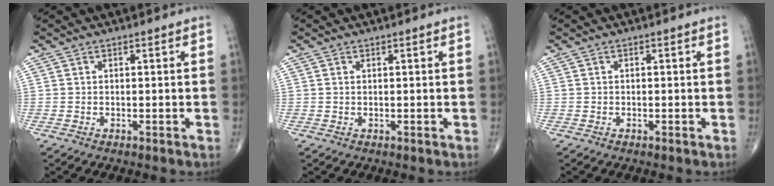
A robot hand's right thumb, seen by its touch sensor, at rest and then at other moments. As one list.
[{"total": 0.0}, {"total": 0.0}]